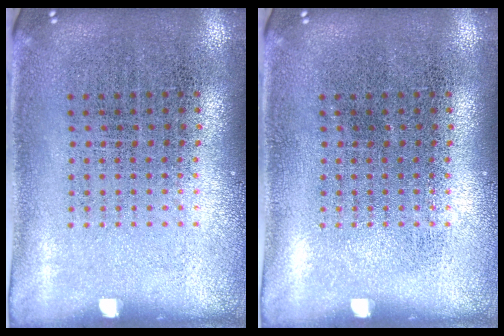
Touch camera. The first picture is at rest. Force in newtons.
{"total": 0.0}